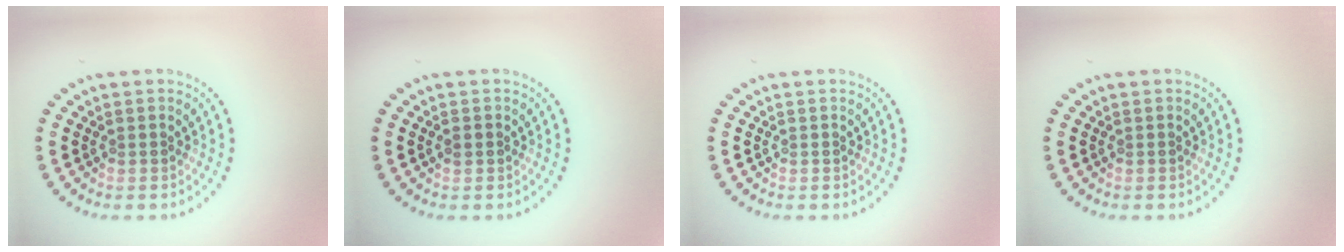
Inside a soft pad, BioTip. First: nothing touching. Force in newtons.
{"total": 1.0, "press": 1.0, "slide": 0.2}
{"total": 0.0}
{"total": 0.0}